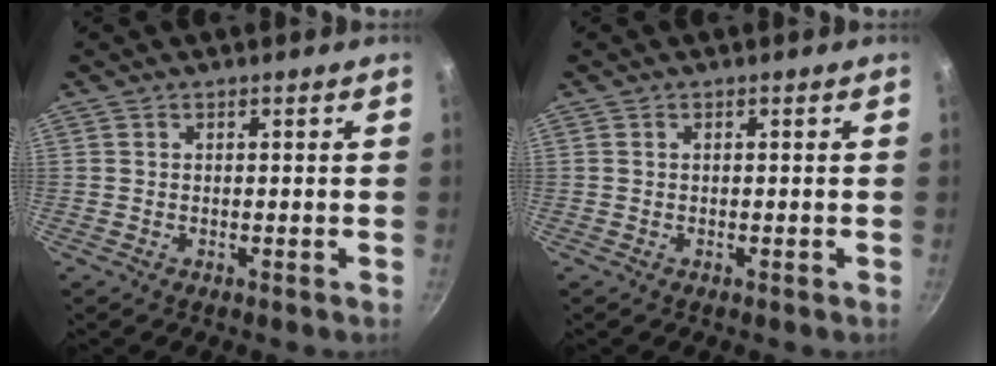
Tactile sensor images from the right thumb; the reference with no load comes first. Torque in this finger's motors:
{"motor_torque": [-0.32, 0.07, -0.37, 0.03, -0.02]}